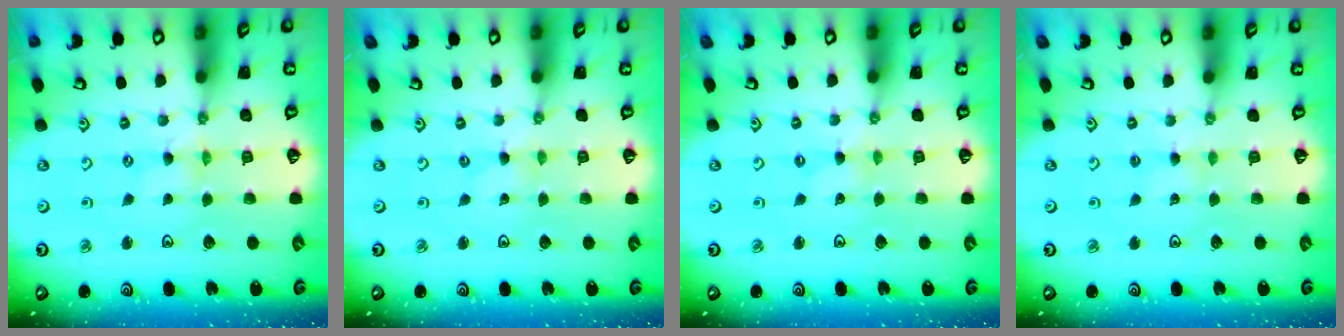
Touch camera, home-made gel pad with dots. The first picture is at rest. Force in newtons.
{"total": 0.0}
{"total": 0.0}
{"total": 1.9, "press": 1.8, "slide": 0.3}